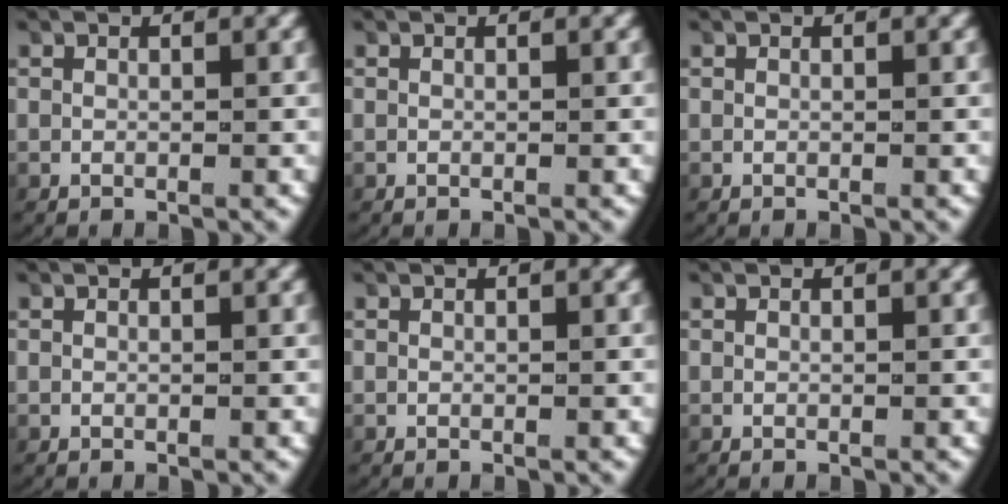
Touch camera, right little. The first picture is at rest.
{"total": 0.0}
{"total": 0.0}
{"total": 0.0}
{"total": 0.0}
{"total": 0.0}